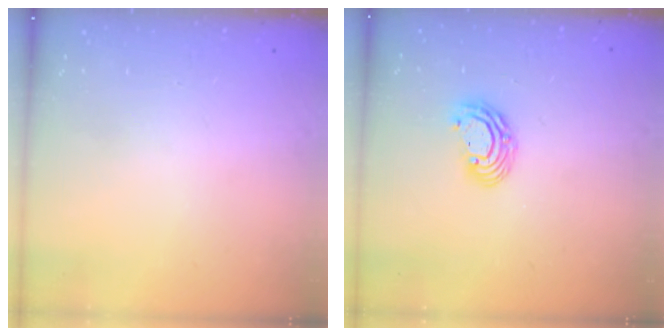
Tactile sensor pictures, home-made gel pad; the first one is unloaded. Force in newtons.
{"total": 6.9, "press": 6.9, "slide": 0.8}